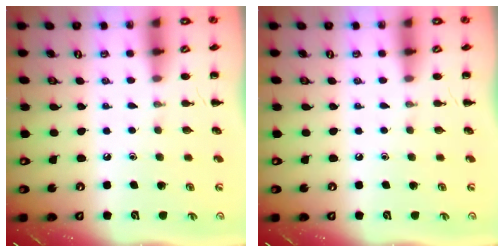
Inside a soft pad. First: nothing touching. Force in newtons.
{"total": 0.0}